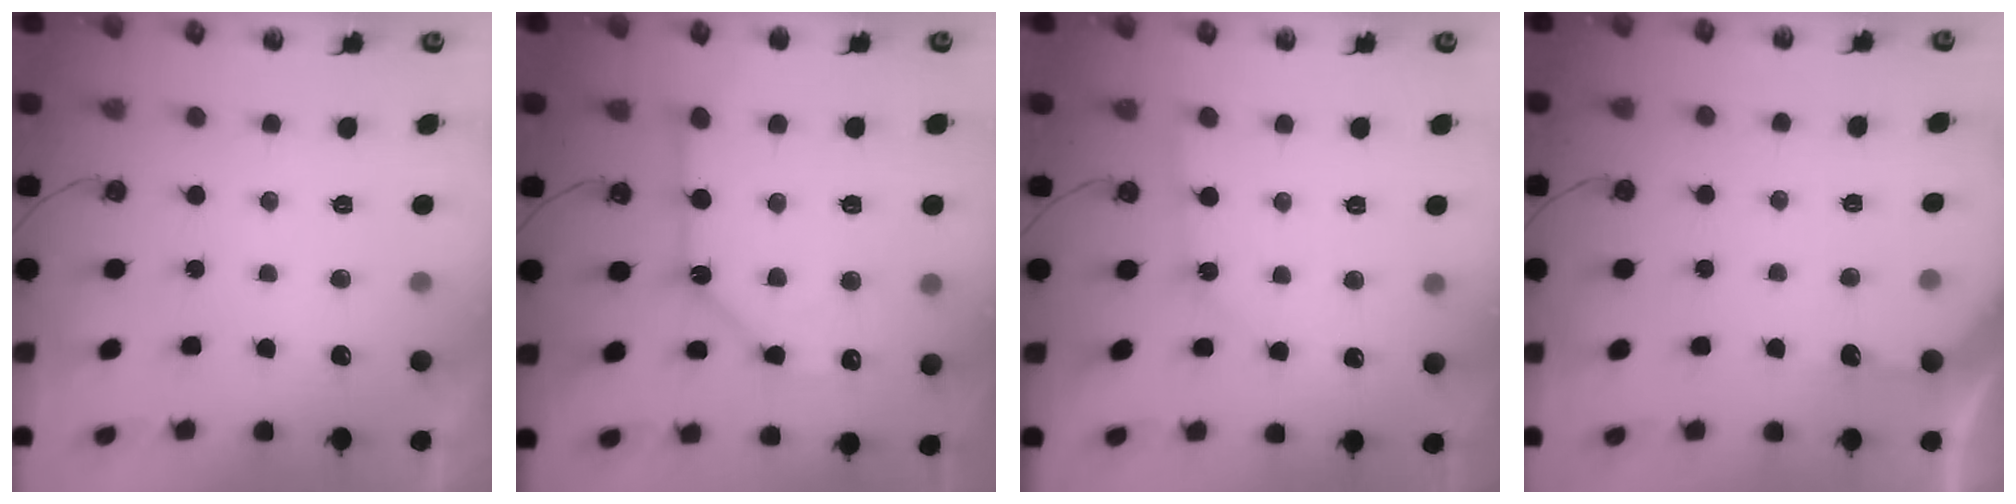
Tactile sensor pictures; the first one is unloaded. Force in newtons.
{"total": 11.7, "press": 11.6, "slide": 1.2}
{"total": 2.5, "press": 2.5, "slide": 0.3}
{"total": 3.9, "press": 3.9, "slide": 0.5}